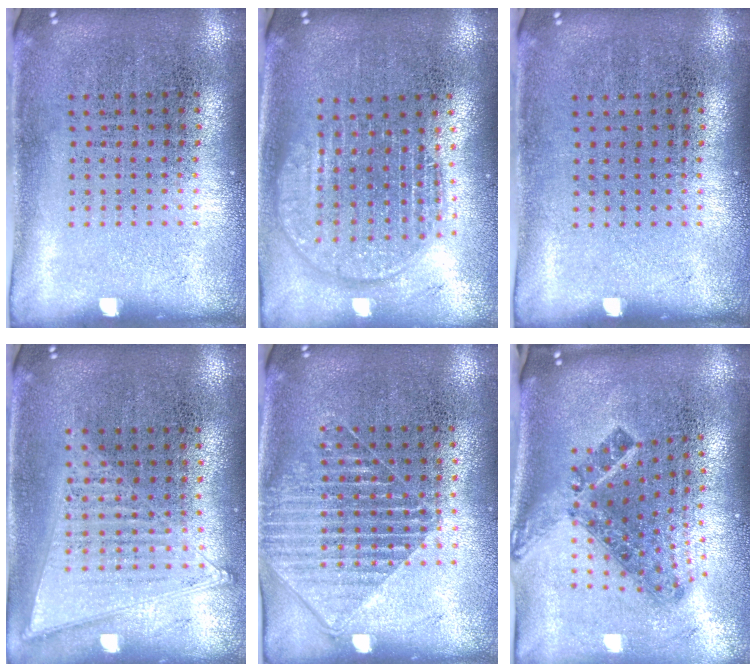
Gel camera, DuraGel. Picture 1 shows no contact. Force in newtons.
{"total": 1.8, "press": 1.6, "slide": 0.9}
{"total": 0.0}
{"total": 1.1, "press": 1.1, "slide": 0.1}
{"total": 1.4, "press": 1.2, "slide": 0.8}
{"total": 1.9, "press": 1.3, "slide": 1.3}